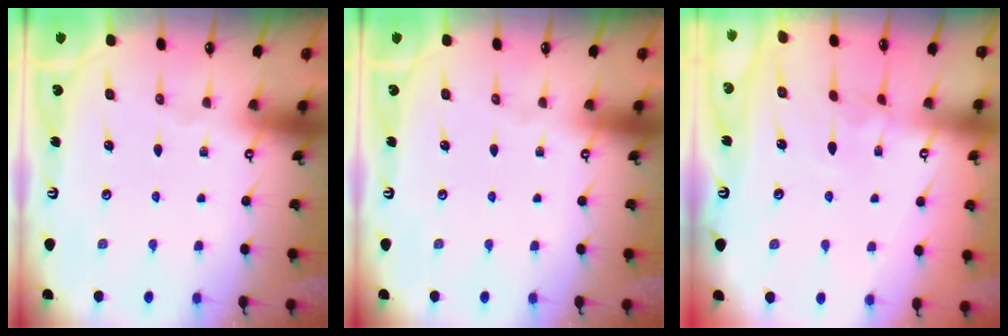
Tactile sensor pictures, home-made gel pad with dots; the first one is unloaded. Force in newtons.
{"total": 0.0}
{"total": 2.8, "press": 2.8, "slide": 0.4}